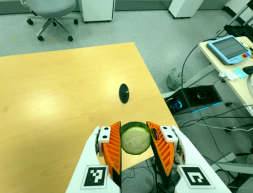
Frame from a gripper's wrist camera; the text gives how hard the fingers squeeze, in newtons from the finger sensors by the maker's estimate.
{"total": 11.1, "left": 9.9, "right": 12.3}